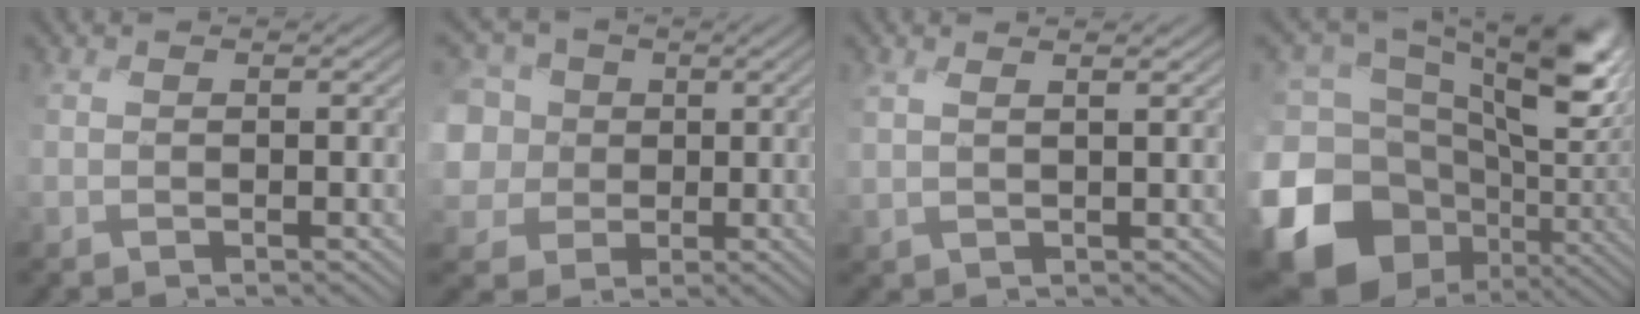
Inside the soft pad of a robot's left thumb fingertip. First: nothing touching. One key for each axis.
{"total": 10.9, "fx": 0.2, "fy": 9.9, "fz": 4.6, "tx": -0.193, "ty": 0.002, "tz": -0.016}
{"total": 1.9, "fx": 1.3, "fy": -0.2, "fz": 1.4, "tx": -0.033, "ty": 0.007, "tz": 0.026}
{"total": 15.6, "fx": -3.7, "fy": 10.7, "fz": 10.8, "tx": -0.239, "ty": -0.012, "tz": -0.078}